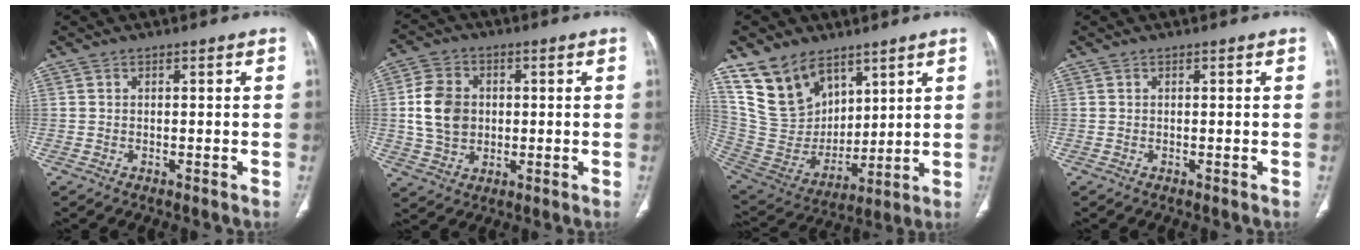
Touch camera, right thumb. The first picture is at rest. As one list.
[{"total": 9.7, "force": [0.8, 7.8, 5.8], "torque": [-0.091, 0.003, 0.016]}, {"total": 16.6, "force": [10.4, 10.6, 7.2], "torque": [-0.105, -0.048, 0.226]}, {"total": 0.0}]